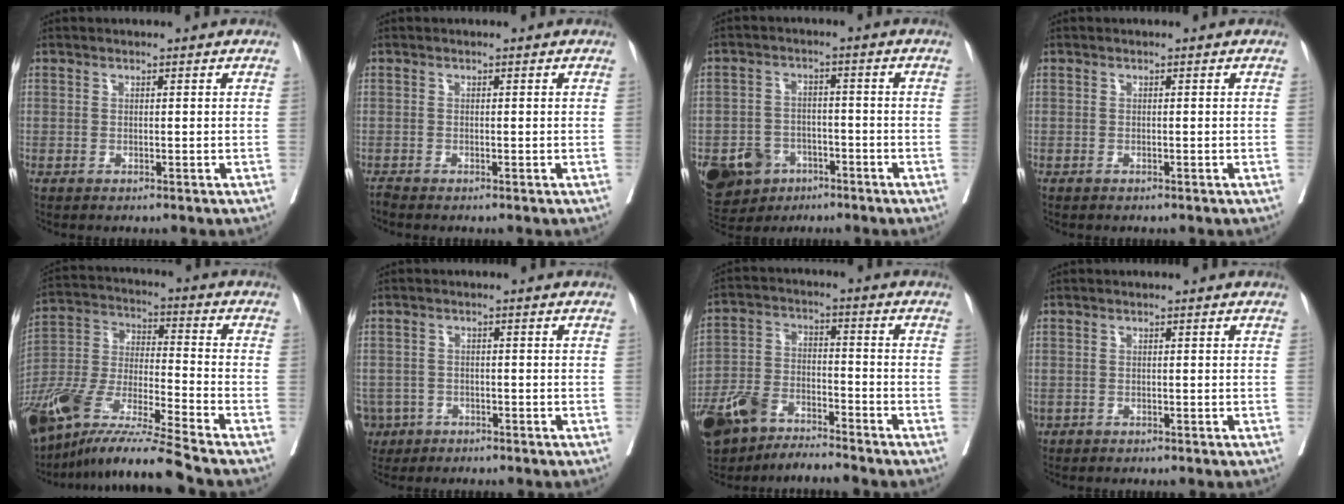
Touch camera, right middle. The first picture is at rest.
{"total": 0.6, "force": [-0.5, -0.2, 0.0], "torque": [-0.008, -0.007, -0.014]}
{"total": 11.0, "force": [-6.0, 8.1, 4.3], "torque": [-0.097, 0.003, -0.094]}
{"total": 0.0}
{"total": 19.0, "force": [-15.1, 0.0, 11.4], "torque": [-0.263, -0.034, -0.290]}
{"total": 6.2, "force": [-3.4, 5.1, 0.9], "torque": [-0.033, 0.003, -0.054]}
{"total": 11.4, "force": [-9.2, 4.1, 5.4], "torque": [-0.111, -0.002, -0.171]}
{"total": 0.5, "force": [-0.2, 0.5, 0.1], "torque": [-0.008, 0.002, -0.001]}